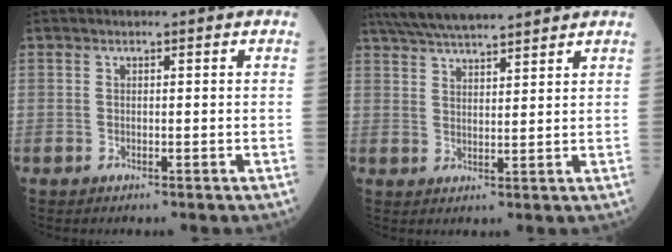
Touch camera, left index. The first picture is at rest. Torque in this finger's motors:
{"motor_torque": [0.31, -0.36, 0.15, 0.06]}